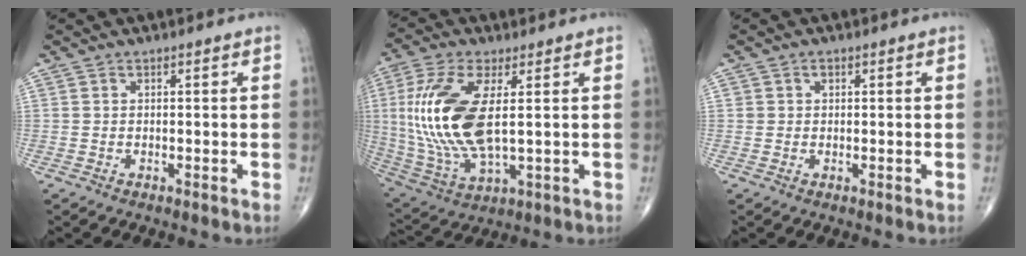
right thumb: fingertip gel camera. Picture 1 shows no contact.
{"total": 18.0, "force": [1.9, 7.4, 16.4], "torque": [-0.368, -0.014, 0.045]}
{"total": 0.8, "force": [0.3, 0.7, 0.3], "torque": [0.004, 0.001, 0.004]}